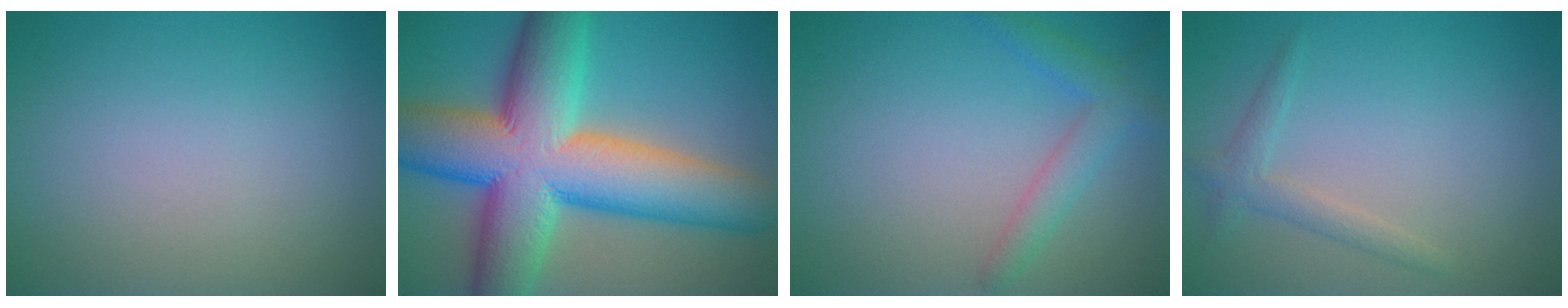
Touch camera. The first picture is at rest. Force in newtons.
{"total": 15.9, "press": 15.9, "slide": 0.6}
{"total": 2.7, "press": 2.7, "slide": 0.2}
{"total": 1.8, "press": 1.8, "slide": 0.1}